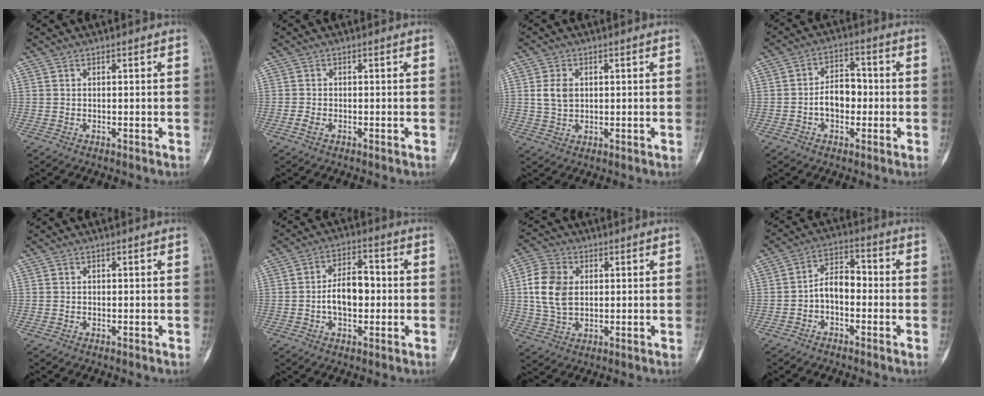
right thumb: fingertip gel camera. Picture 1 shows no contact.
{"total": 1.4, "force": [-0.7, 0.7, 0.9], "torque": [-0.023, 0.001, -0.016]}
{"total": 4.4, "force": [0.8, 3.2, 2.9], "torque": [-0.048, -0.001, 0.019]}
{"total": 7.2, "force": [-1.2, 4.8, 5.2], "torque": [-0.063, 0.026, -0.030]}
{"total": 0.0}
{"total": 8.7, "force": [-0.8, 5.1, 7.0], "torque": [-0.104, 0.024, -0.020]}
{"total": 9.6, "force": [1.2, 6.7, 6.7], "torque": [-0.130, 0.006, 0.024]}
{"total": 6.6, "force": [-1.6, 4.1, 4.9], "torque": [-0.067, 0.036, -0.041]}